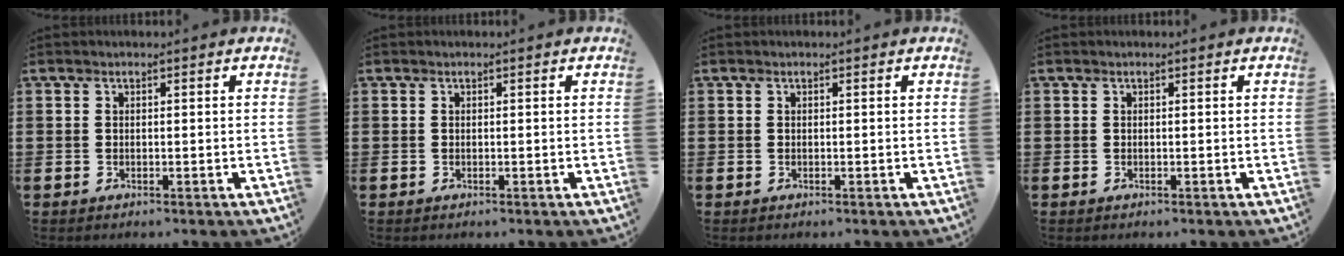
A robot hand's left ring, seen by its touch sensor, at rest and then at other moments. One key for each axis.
{"total": 0.0}
{"total": 0.0}
{"total": 0.0}